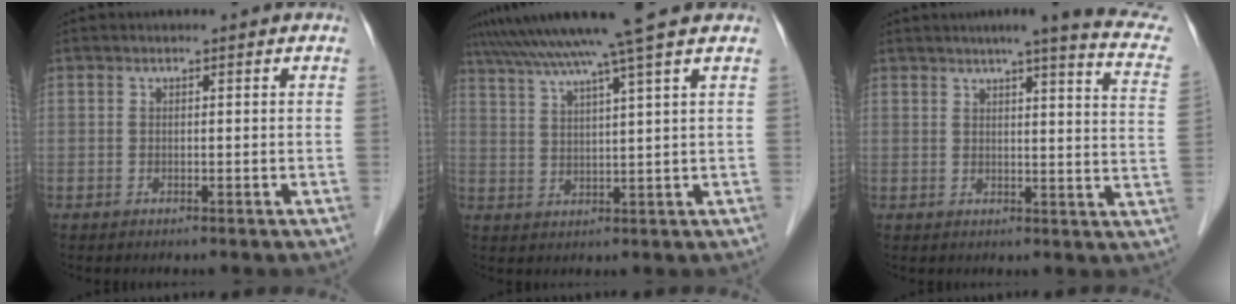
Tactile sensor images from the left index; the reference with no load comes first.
{"total": 11.5, "force": [9.3, -2.4, 6.3], "torque": [-0.109, 0.009, 0.141]}
{"total": 15.6, "force": [12.7, 0.5, 9.0], "torque": [-0.113, -0.026, 0.129]}